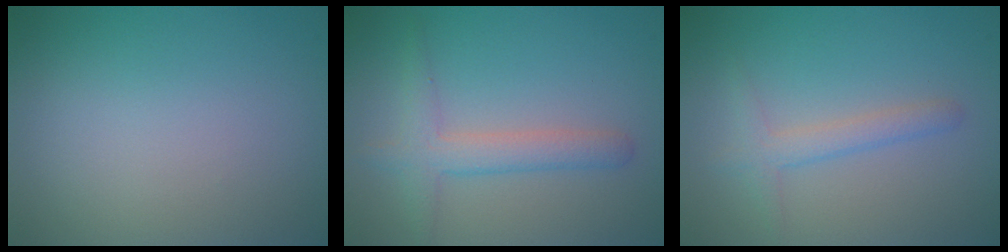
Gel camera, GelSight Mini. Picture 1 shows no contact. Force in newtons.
{"total": 2.8, "press": 2.8, "slide": 0.1}
{"total": 2.0, "press": 2.0, "slide": 0.1}